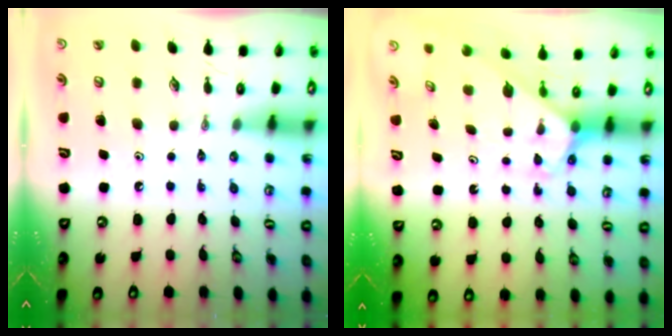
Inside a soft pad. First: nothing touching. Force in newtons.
{"total": 2.5, "press": 2.5, "slide": 0.1}